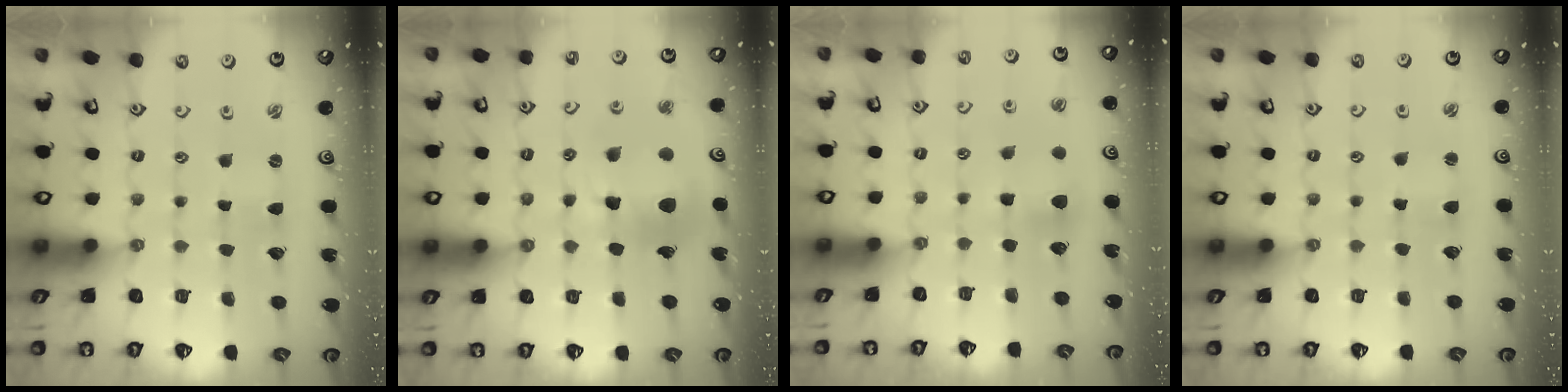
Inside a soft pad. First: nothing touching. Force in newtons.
{"total": 13.9, "press": 13.7, "slide": 2.0}
{"total": 6.5, "press": 6.5, "slide": 0.7}
{"total": 2.1, "press": 2.1, "slide": 0.2}